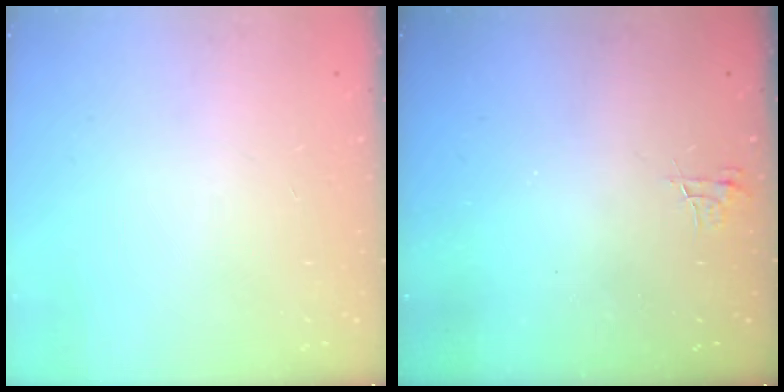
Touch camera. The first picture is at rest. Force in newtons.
{"total": 5.5, "press": 5.5, "slide": 0.6}